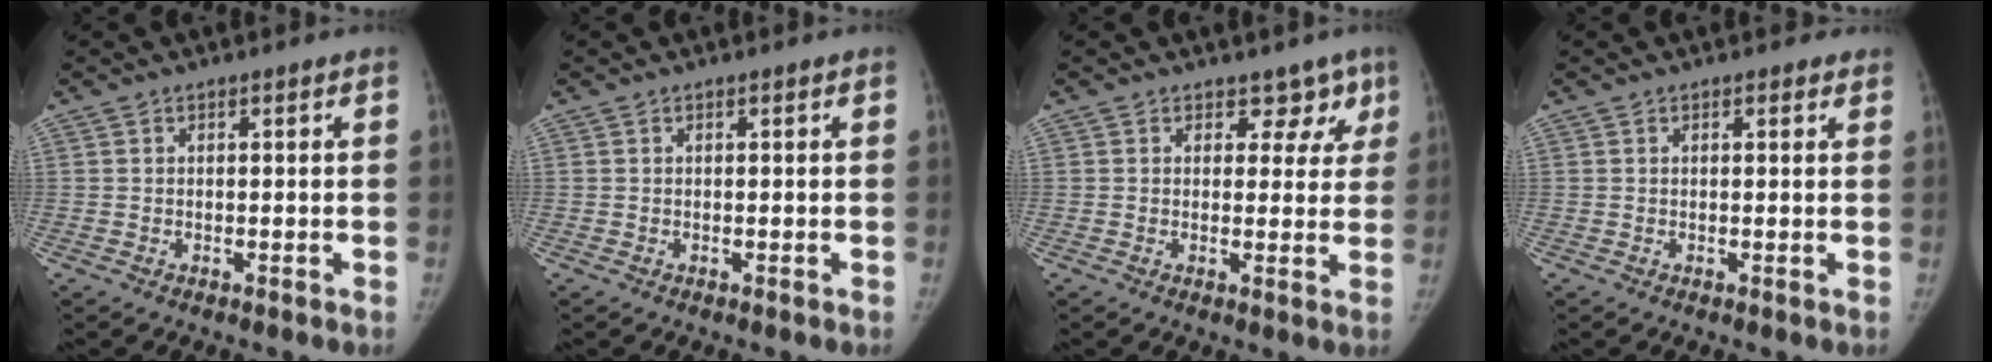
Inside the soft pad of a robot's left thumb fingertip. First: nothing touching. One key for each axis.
{"total": 0.0}
{"total": 4.5, "fx": 2.9, "fy": 3.2, "fz": 1.2, "tx": 0.027, "ty": -0.012, "tz": 0.029}
{"total": 1.0, "fx": 0.7, "fy": 0.5, "fz": 0.3, "tx": 0.003, "ty": -0.003, "tz": 0.005}